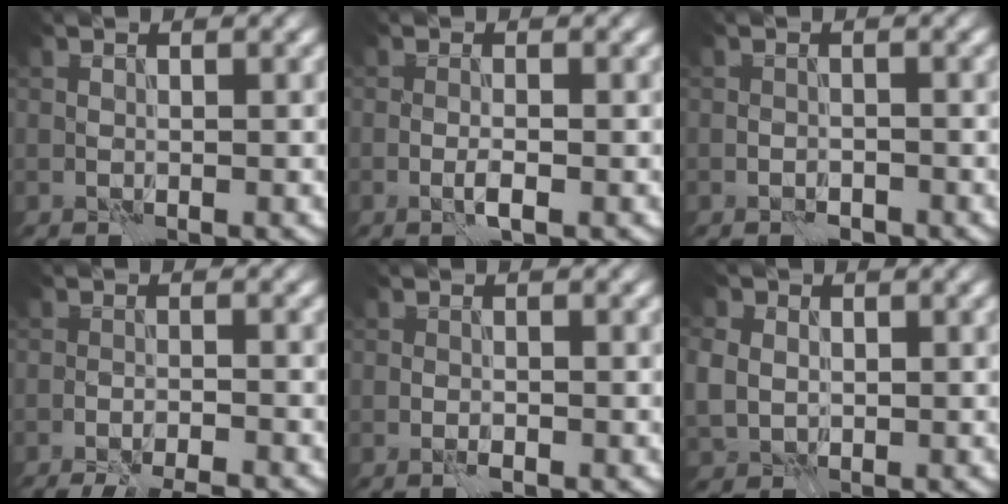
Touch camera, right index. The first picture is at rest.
{"total": 1.0, "force": [-0.5, -0.1, 0.9], "torque": [-0.016, 0.001, -0.010]}
{"total": 1.1, "force": [-1.0, 0.5, 0.2], "torque": [0.001, 0.002, -0.018]}
{"total": 7.3, "force": [-6.7, 1.3, 2.6], "torque": [-0.032, -0.007, -0.090]}
{"total": 0.6, "force": [-0.4, 0.1, 0.4], "torque": [-0.008, 0.000, -0.009]}
{"total": 3.1, "force": [0.5, 2.7, 1.3], "torque": [-0.042, 0.002, 0.012]}